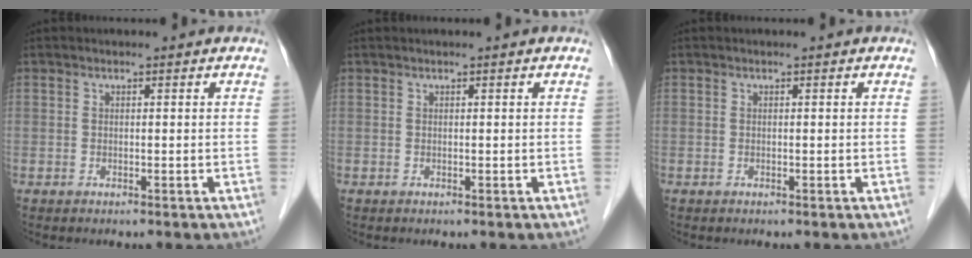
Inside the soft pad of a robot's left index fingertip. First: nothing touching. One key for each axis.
{"total": 0.0}
{"total": 0.0}